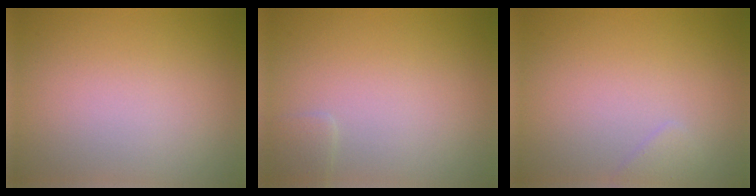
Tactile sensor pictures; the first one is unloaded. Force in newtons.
{"total": 0.8, "press": 0.8, "slide": 0.1}
{"total": 0.9, "press": 0.9, "slide": 0.1}